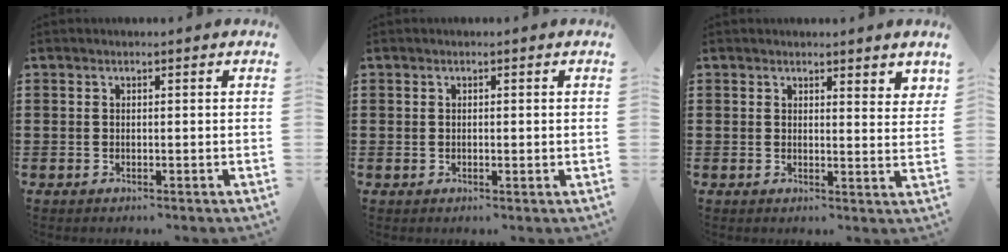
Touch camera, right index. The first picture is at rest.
{"total": 0.5, "force": [0.1, 0.2, 0.5], "torque": [-0.011, -0.001, 0.002]}
{"total": 1.9, "force": [1.8, 0.3, 0.2], "torque": [0.000, 0.002, 0.034]}